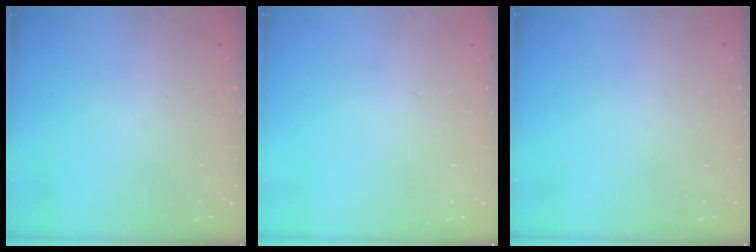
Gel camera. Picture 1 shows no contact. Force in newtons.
{"total": 0.0}
{"total": 0.0}